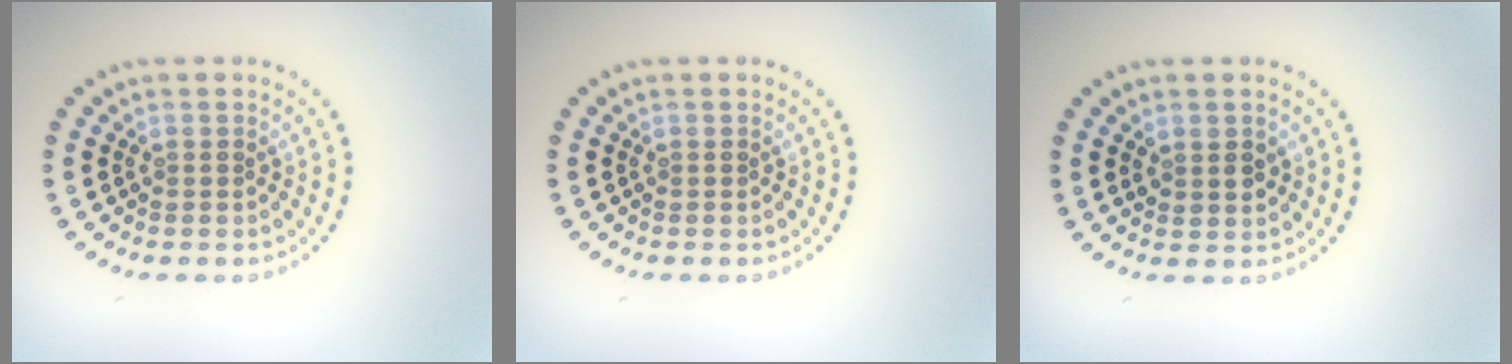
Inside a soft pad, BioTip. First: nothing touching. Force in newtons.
{"total": 0.0}
{"total": 1.5, "press": 1.4, "slide": 0.6}